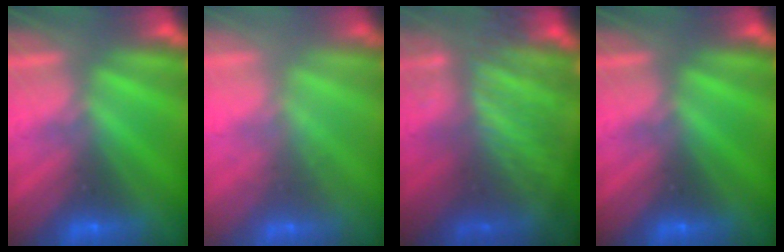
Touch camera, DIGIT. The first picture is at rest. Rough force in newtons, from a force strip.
{"total": 2.1}
{"total": 4.4}
{"total": 0.0}